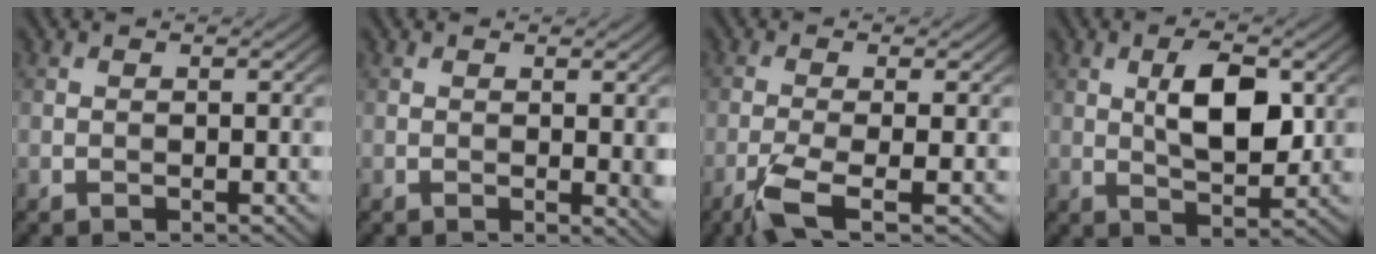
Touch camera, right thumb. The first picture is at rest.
{"total": 1.8, "force": [0.4, 0.5, 1.7], "torque": [-0.023, -0.007, 0.008]}
{"total": 5.1, "force": [-2.6, 0.8, 4.3], "torque": [-0.086, -0.001, -0.063]}
{"total": 7.3, "force": [1.6, 3.3, 6.3], "torque": [-0.111, 0.000, 0.030]}